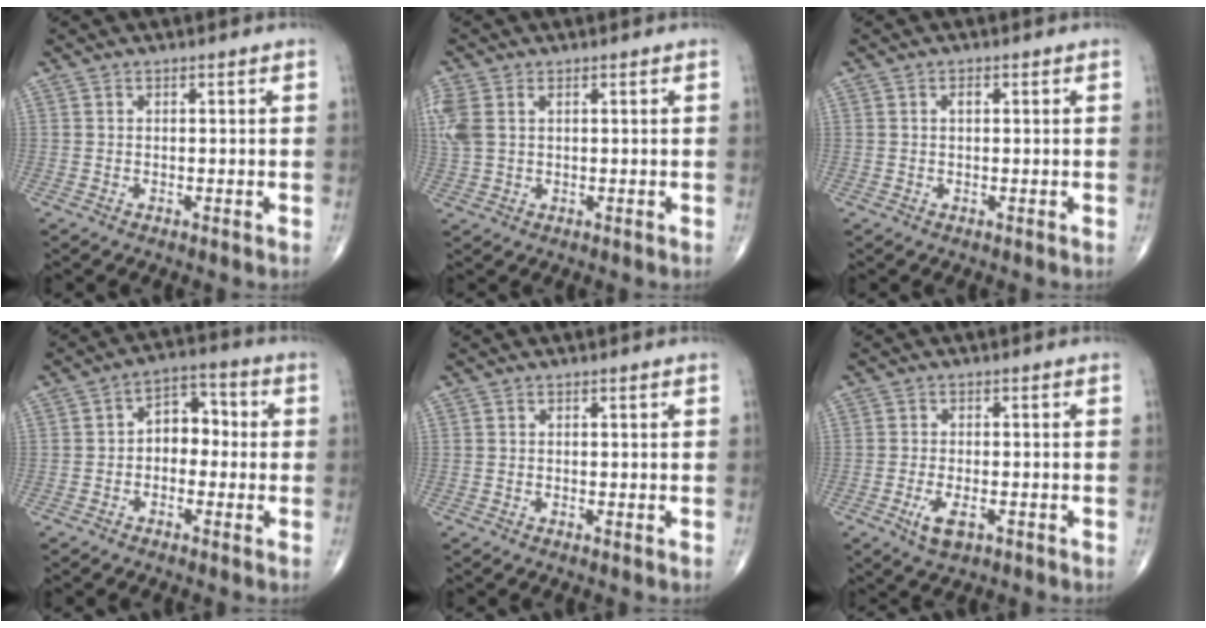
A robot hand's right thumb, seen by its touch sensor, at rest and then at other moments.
{"total": 6.7, "force": [1.9, 4.2, 4.9], "torque": [-0.147, 0.016, 0.046]}
{"total": 1.2, "force": [0.3, 0.7, 1.0], "torque": [-0.016, 0.002, 0.005]}
{"total": 6.9, "force": [-0.4, 4.9, 4.9], "torque": [-0.041, 0.030, -0.021]}
{"total": 0.0}
{"total": 4.2, "force": [-1.9, 1.9, 3.3], "torque": [-0.062, -0.002, -0.029]}